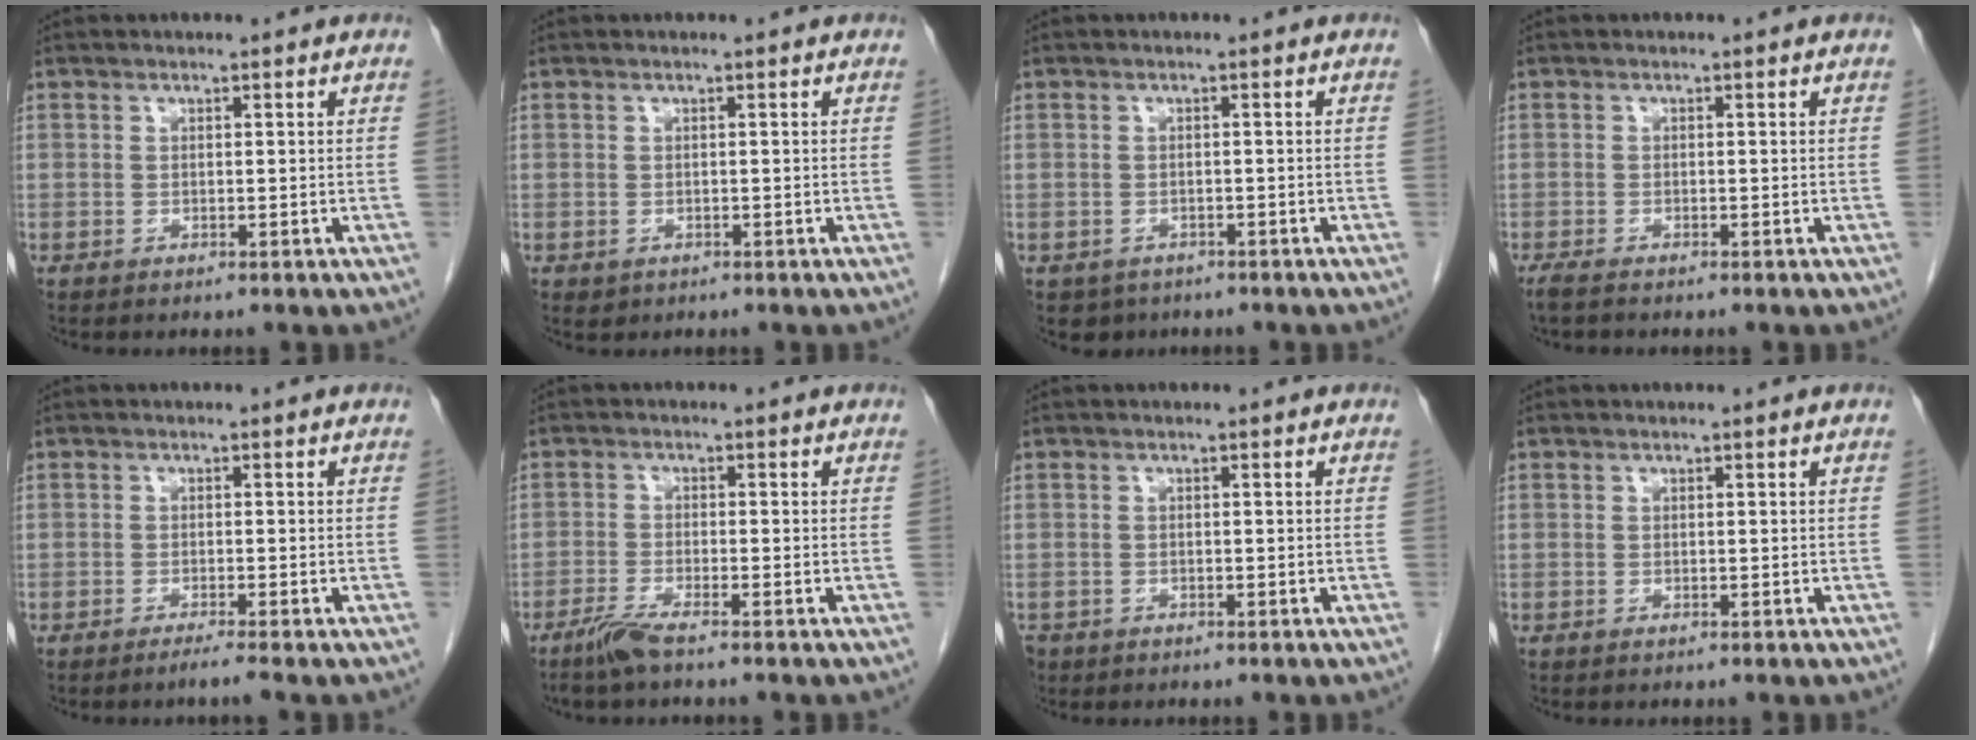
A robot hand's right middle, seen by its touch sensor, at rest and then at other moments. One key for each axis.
{"total": 0.7, "fx": -0.2, "fy": 0.7, "fz": 0.1, "tx": -0.006, "ty": 0.002, "tz": 0.004}
{"total": 2.6, "fx": -1.6, "fy": 2.0, "fz": 0.2, "tx": -0.007, "ty": 0.003, "tz": -0.023}
{"total": 1.6, "fx": -1.4, "fy": 0.2, "fz": 0.8, "tx": -0.022, "ty": -0.006, "tz": -0.025}
{"total": 1.6, "fx": -1.2, "fy": -0.7, "fz": 0.9, "tx": -0.017, "ty": 0.000, "tz": -0.024}
{"total": 3.1, "fx": -2.4, "fy": -0.2, "fz": 1.9, "tx": -0.048, "ty": -0.007, "tz": -0.054}
{"total": 4.0, "fx": -2.7, "fy": 2.8, "fz": 0.8, "tx": -0.019, "ty": -0.001, "tz": -0.047}
{"total": 0.0}